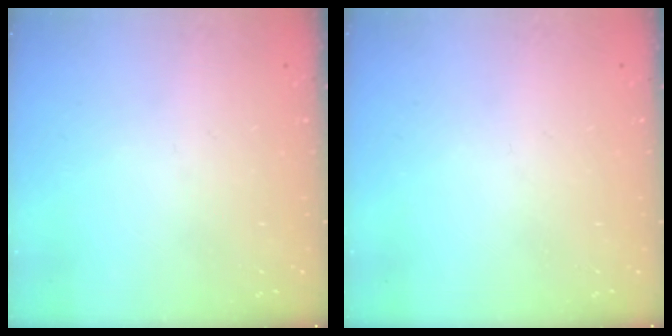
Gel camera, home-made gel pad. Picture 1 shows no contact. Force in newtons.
{"total": 0.0}